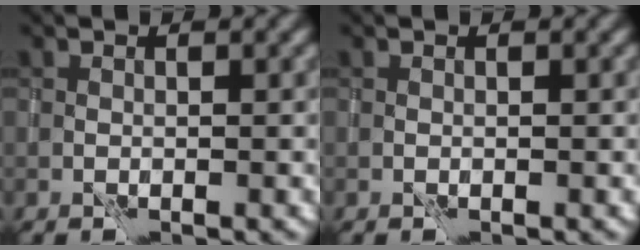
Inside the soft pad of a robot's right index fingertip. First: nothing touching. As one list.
[{"total": 0.0}]